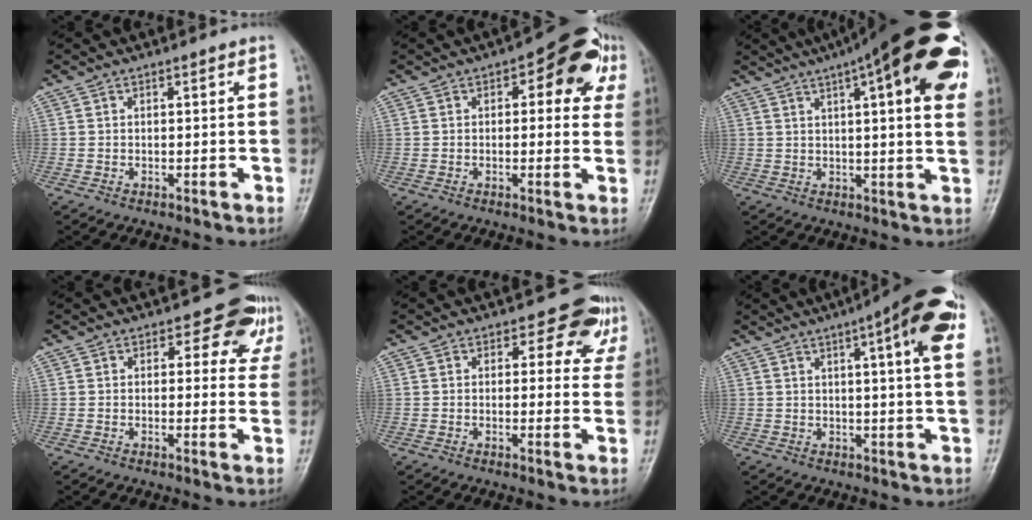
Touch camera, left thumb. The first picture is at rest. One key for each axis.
{"total": 11.2, "fx": 4.1, "fy": 5.8, "fz": 8.7, "tx": -0.056, "ty": 0.007, "tz": 0.041}
{"total": 24.9, "fx": 11.0, "fy": 6.4, "fz": 21.3, "tx": -0.262, "ty": 0.018, "tz": 0.147}
{"total": 6.9, "fx": 4.4, "fy": 4.4, "fz": 3.0, "tx": 0.002, "ty": -0.021, "tz": 0.033}
{"total": 7.0, "fx": 4.8, "fy": 4.4, "fz": 2.7, "tx": 0.007, "ty": -0.023, "tz": 0.036}
{"total": 14.1, "fx": 6.1, "fy": 2.8, "fz": 12.4, "tx": -0.149, "ty": -0.002, "tz": 0.073}